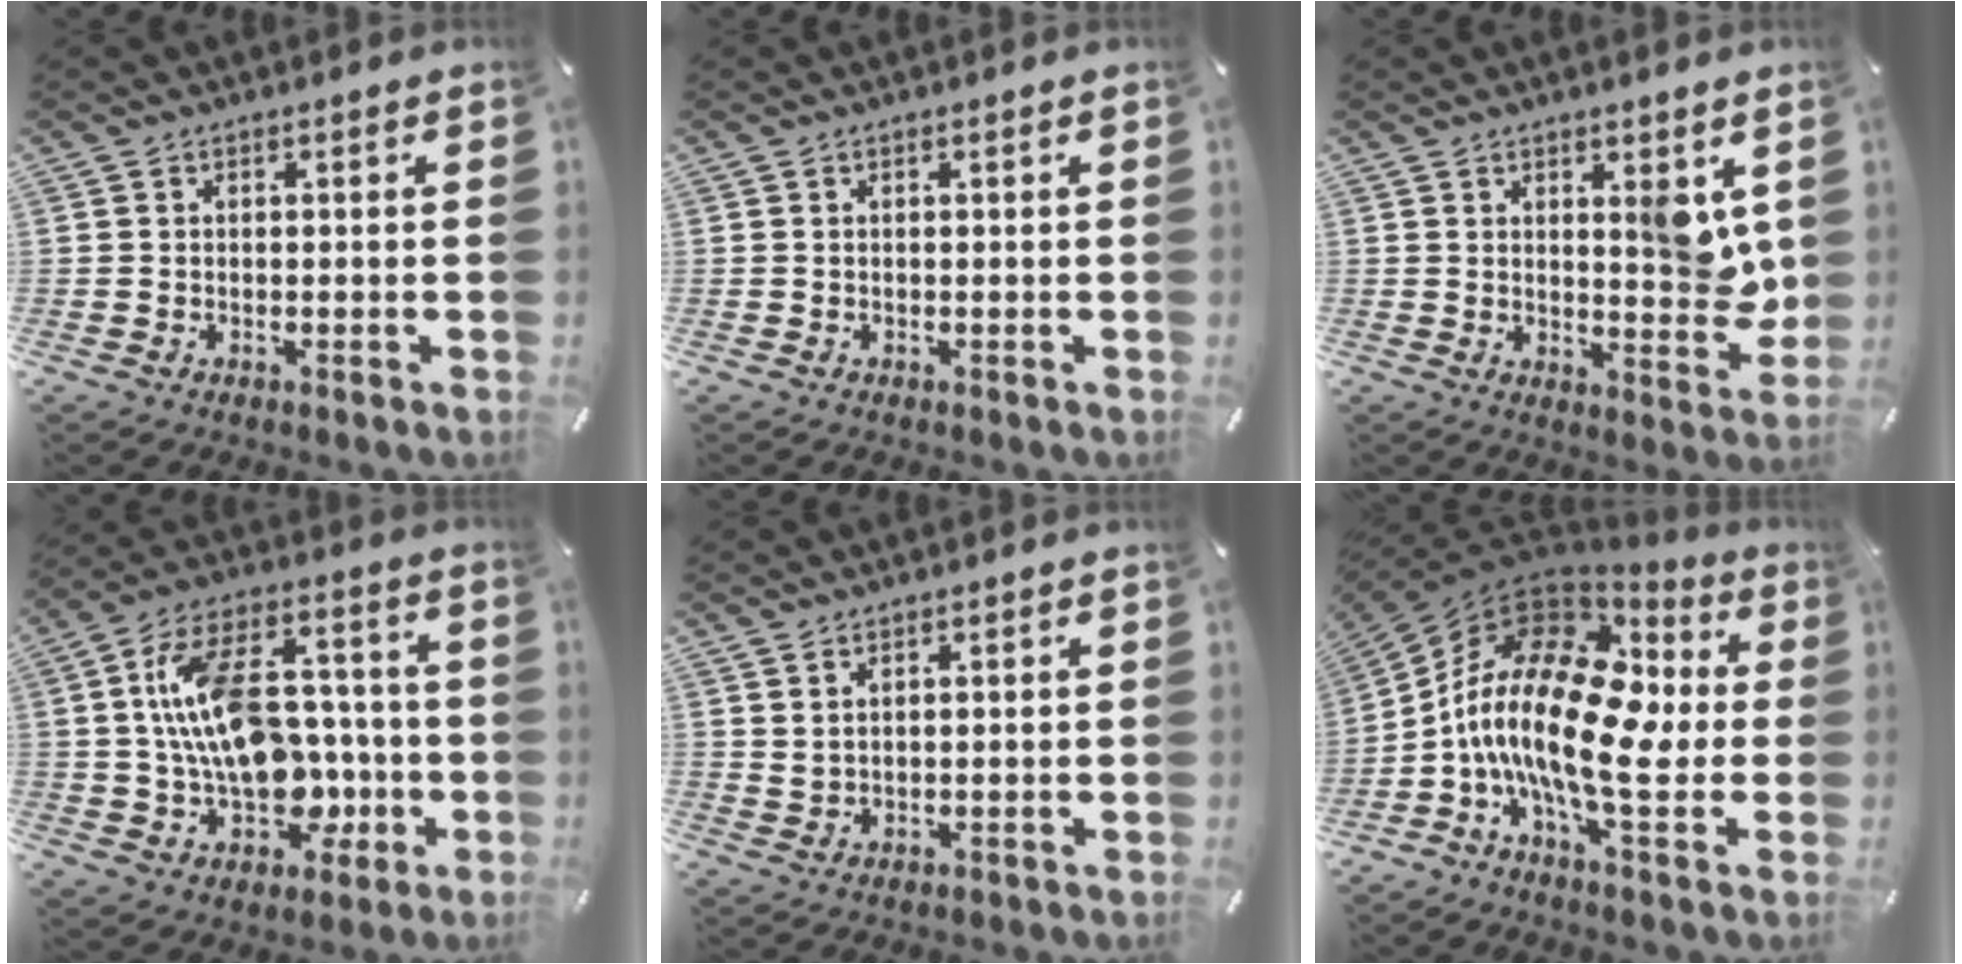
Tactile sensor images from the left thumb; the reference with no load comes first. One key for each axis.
{"total": 0.0}
{"total": 7.4, "fx": 3.1, "fy": 3.5, "fz": 5.8, "tx": -0.051, "ty": -0.032, "tz": 0.048}
{"total": 19.8, "fx": -0.5, "fy": 13.2, "fz": 14.7, "tx": -0.263, "ty": 0.011, "tz": -0.003}
{"total": 1.8, "fx": 1.4, "fy": 0.9, "fz": 0.7, "tx": -0.016, "ty": -0.001, "tz": 0.027}
{"total": 21.1, "fx": -3.7, "fy": 9.8, "fz": 18.3, "tx": -0.383, "ty": 0.000, "tz": -0.069}